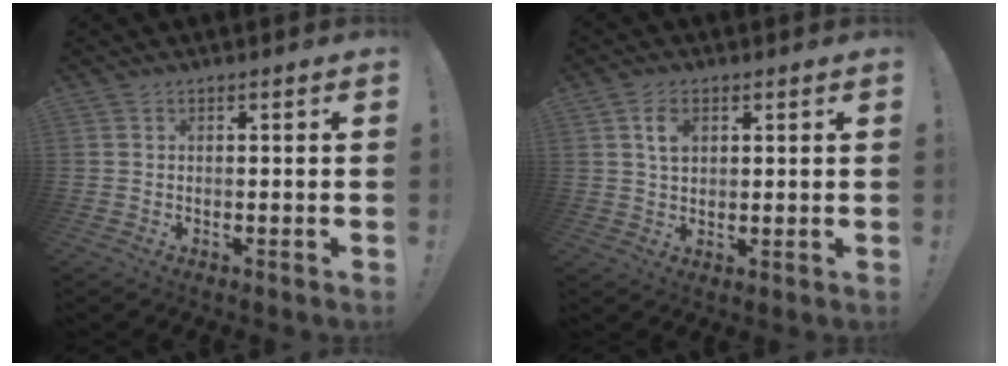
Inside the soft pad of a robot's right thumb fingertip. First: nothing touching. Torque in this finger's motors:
{"motor_torque": [0.29, 1.03, 0.11, -0.04, 0.03]}